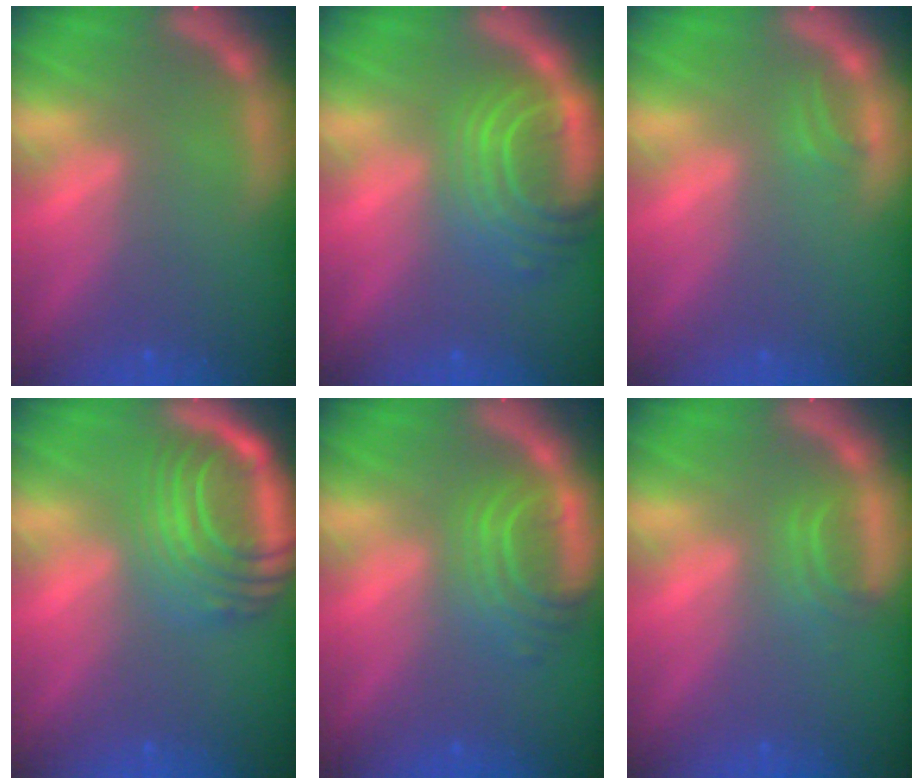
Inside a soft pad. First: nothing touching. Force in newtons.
{"total": 8.1}
{"total": 0.9}
{"total": 9.5}
{"total": 5.0}
{"total": 1.9}